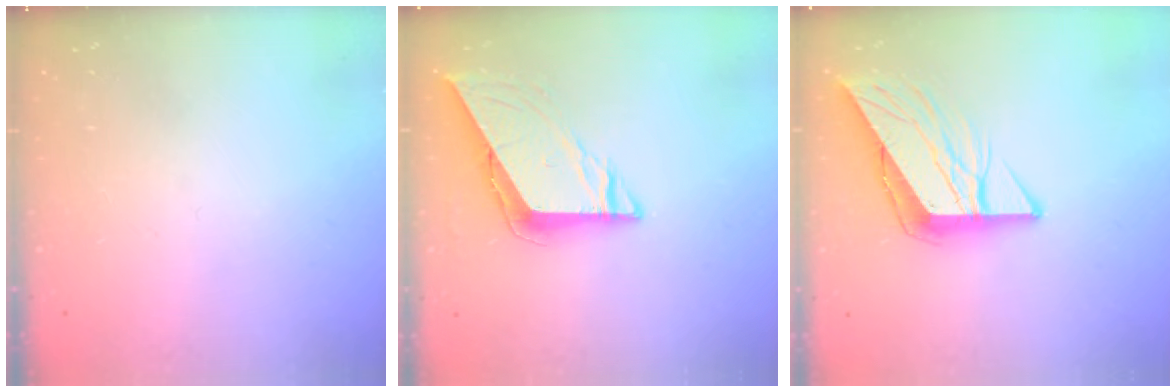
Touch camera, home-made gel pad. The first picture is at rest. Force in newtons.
{"total": 7.8, "press": 7.8, "slide": 0.4}
{"total": 10.2, "press": 10.1, "slide": 1.3}